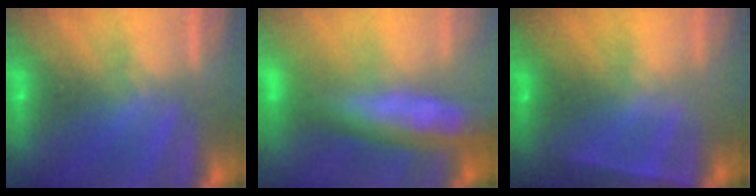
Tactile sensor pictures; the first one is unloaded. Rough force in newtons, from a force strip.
{"total": 6.4}
{"total": 4.6}